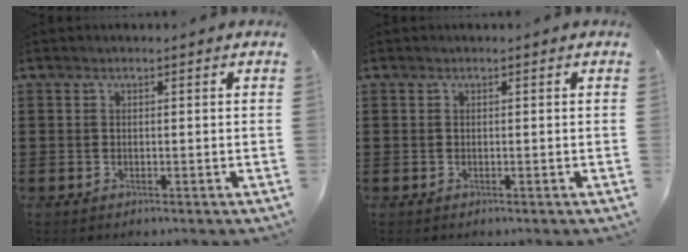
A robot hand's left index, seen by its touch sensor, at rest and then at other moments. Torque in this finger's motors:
{"motor_torque": [-0.06, 0.07, 0.00, 0.00]}